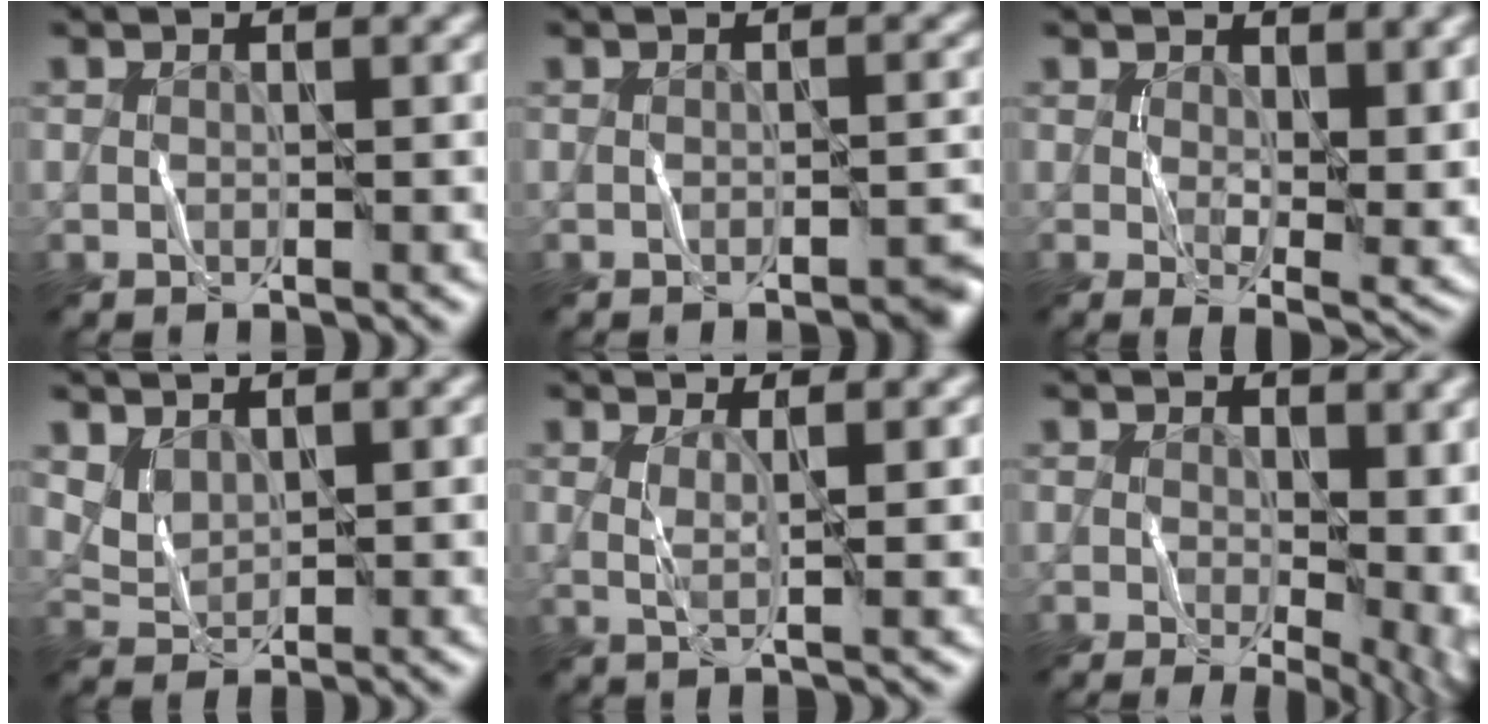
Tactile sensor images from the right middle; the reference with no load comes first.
{"total": 1.4, "force": [-1.0, 0.0, 0.9], "torque": [-0.011, 0.008, -0.011]}
{"total": 5.0, "force": [1.9, 1.8, 4.3], "torque": [-0.075, -0.008, 0.048]}
{"total": 1.2, "force": [1.1, 0.3, 0.4], "torque": [-0.025, -0.001, 0.037]}
{"total": 1.9, "force": [0.4, 0.0, 1.9], "torque": [-0.048, -0.003, 0.018]}
{"total": 7.9, "force": [1.0, 3.4, 7.0], "torque": [-0.077, -0.002, 0.033]}